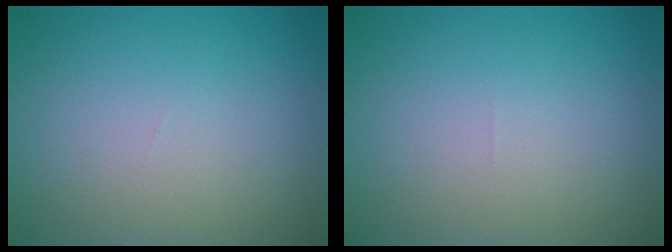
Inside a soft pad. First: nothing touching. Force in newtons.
{"total": 0.0}